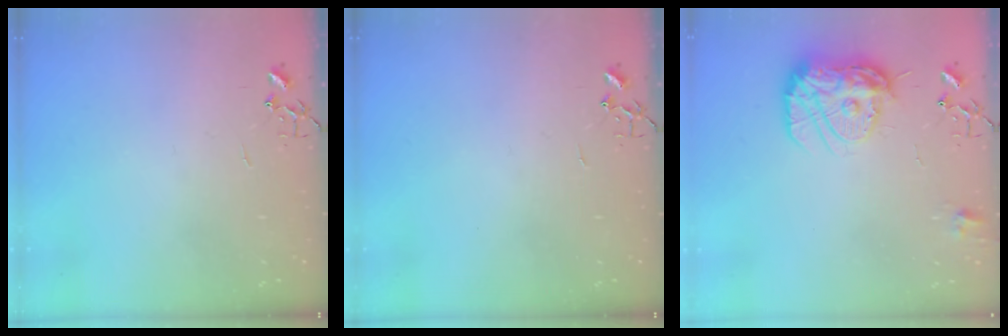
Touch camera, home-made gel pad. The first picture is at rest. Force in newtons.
{"total": 0.0}
{"total": 15.7, "press": 15.7, "slide": 1.4}